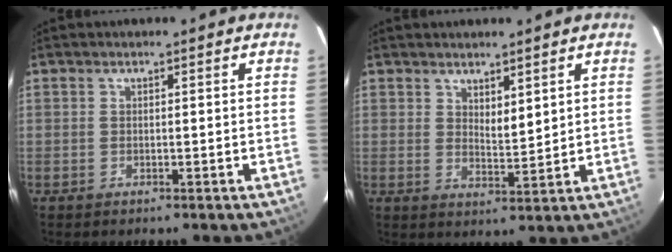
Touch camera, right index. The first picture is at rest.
{"total": 3.3, "force": [2.0, 0.9, 2.4], "torque": [-0.045, -0.012, 0.042]}